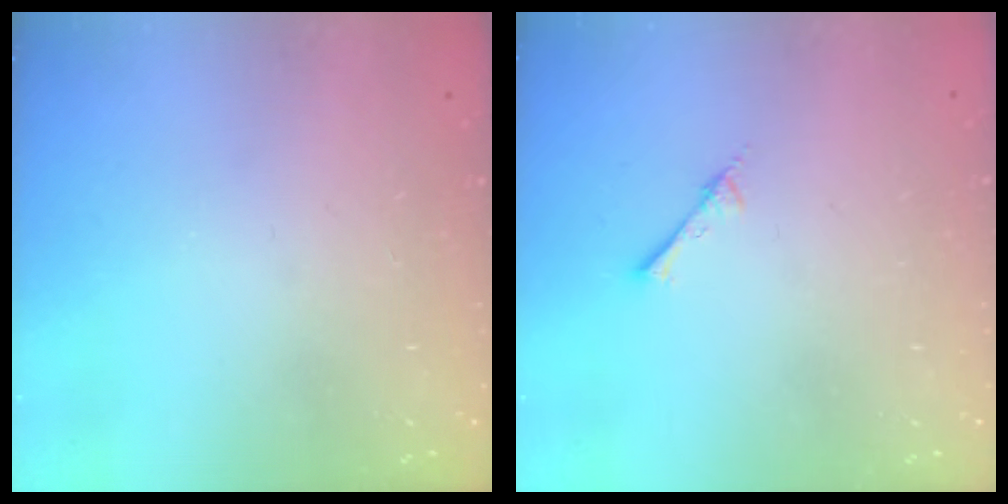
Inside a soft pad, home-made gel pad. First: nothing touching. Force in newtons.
{"total": 2.8, "press": 2.8, "slide": 0.3}